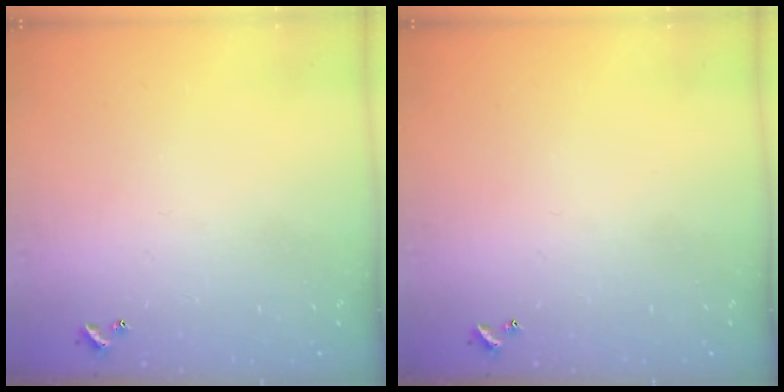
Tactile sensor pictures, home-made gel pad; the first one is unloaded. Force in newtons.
{"total": 0.0}